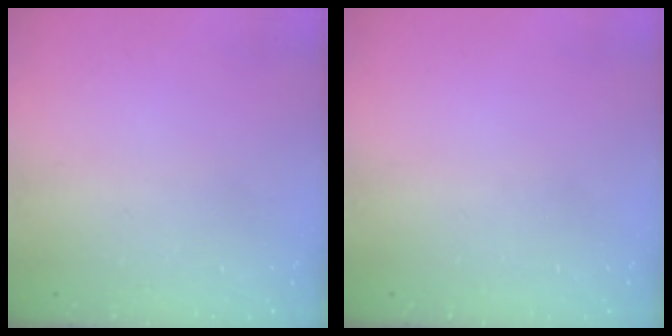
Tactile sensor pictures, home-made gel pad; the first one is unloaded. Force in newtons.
{"total": 0.0}